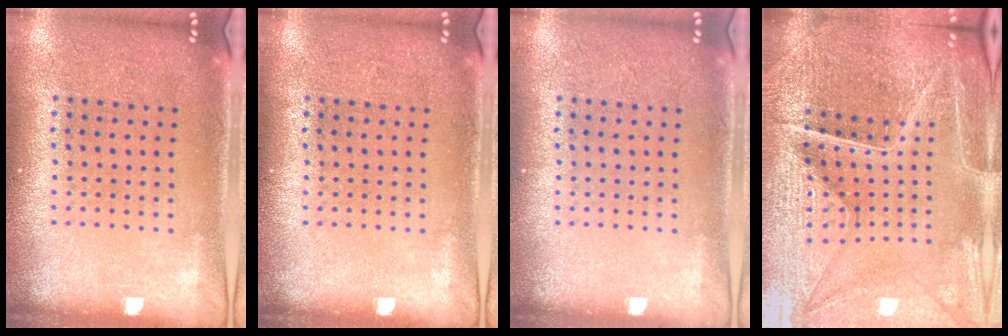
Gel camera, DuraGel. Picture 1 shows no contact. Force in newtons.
{"total": 0.0}
{"total": 0.0}
{"total": 5.1, "press": 4.9, "slide": 1.4}